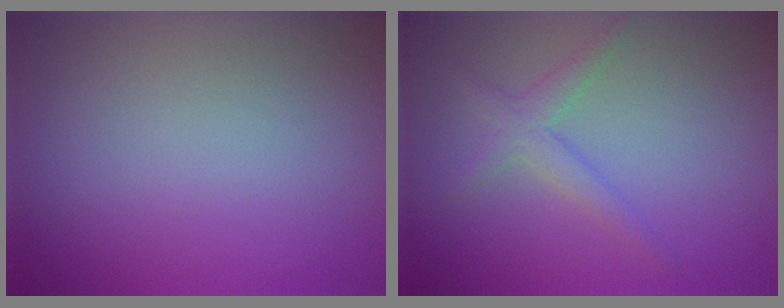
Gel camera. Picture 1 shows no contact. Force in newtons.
{"total": 2.1, "press": 2.1, "slide": 0.1}